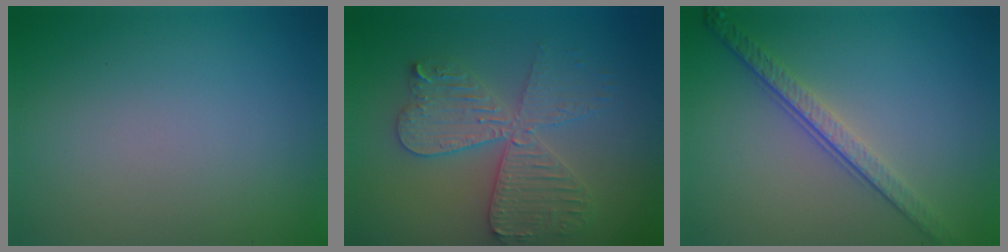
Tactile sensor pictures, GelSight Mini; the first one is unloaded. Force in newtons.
{"total": 5.6, "press": 5.5, "slide": 0.8}
{"total": 3.9, "press": 2.7, "slide": 2.8}